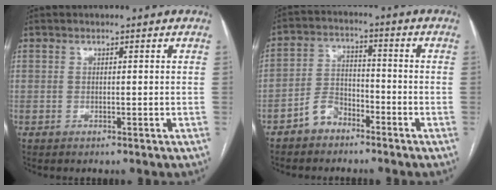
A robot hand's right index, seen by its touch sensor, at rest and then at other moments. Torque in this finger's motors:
{"motor_torque": [0.16, -0.58, -0.38, -0.13]}